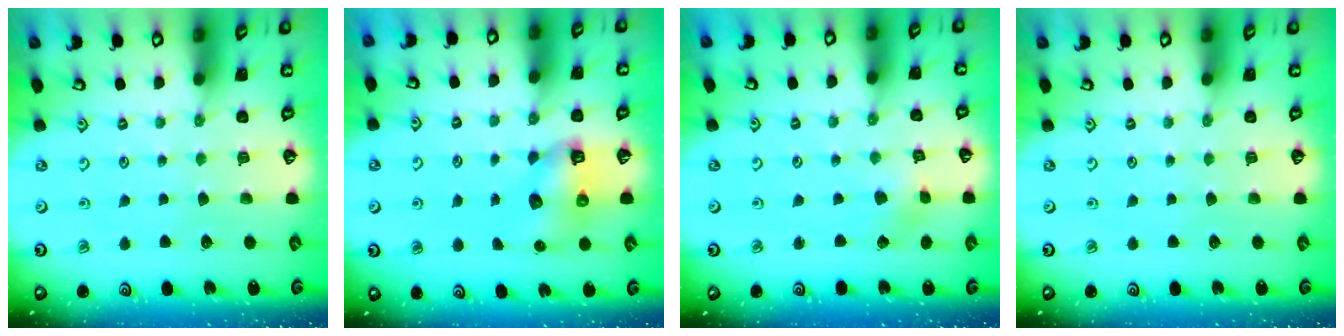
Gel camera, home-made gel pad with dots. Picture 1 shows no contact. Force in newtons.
{"total": 6.8, "press": 6.8, "slide": 0.9}
{"total": 2.8, "press": 2.8, "slide": 0.3}
{"total": 0.0}